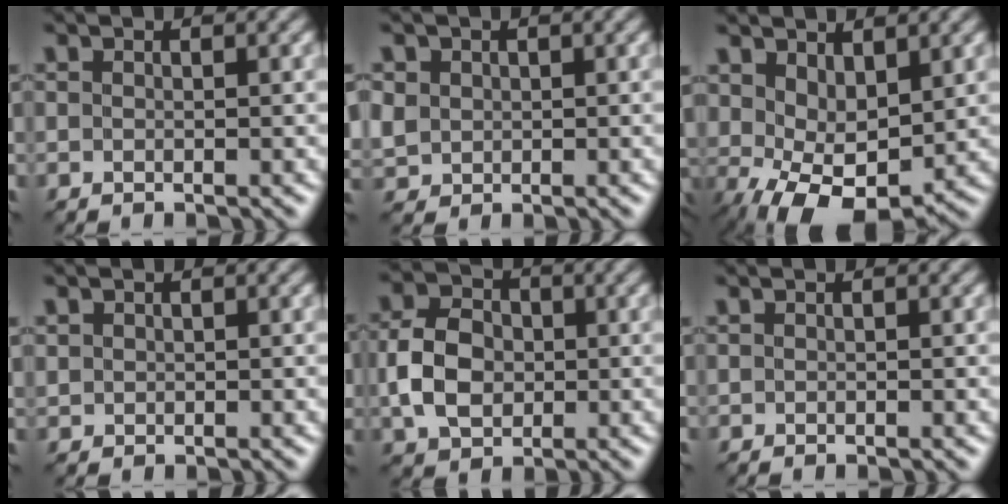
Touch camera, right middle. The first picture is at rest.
{"total": 2.7, "force": [0.8, 2.4, 1.0], "torque": [-0.049, 0.009, 0.026]}
{"total": 6.2, "force": [-0.4, 3.6, 5.0], "torque": [-0.100, -0.018, 0.006]}
{"total": 0.7, "force": [0.3, 0.6, 0.0], "torque": [-0.001, -0.001, 0.011]}
{"total": 5.8, "force": [-0.4, 4.4, 3.7], "torque": [-0.083, 0.008, -0.014]}
{"total": 0.0}